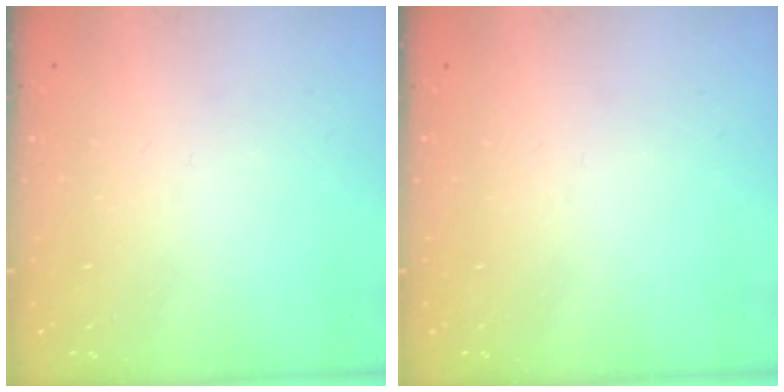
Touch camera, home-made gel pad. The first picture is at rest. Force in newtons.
{"total": 0.0}